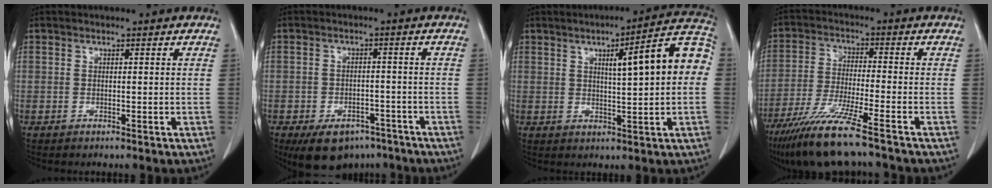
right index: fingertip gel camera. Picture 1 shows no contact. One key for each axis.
{"total": 9.5, "fx": -6.9, "fy": 5.3, "fz": 4.0, "tx": -0.058, "ty": 0.004, "tz": -0.099}
{"total": 11.9, "fx": 2.1, "fy": 1.4, "fz": 11.6, "tx": -0.155, "ty": 0.030, "tz": 0.025}
{"total": 12.0, "fx": -9.1, "fy": -0.2, "fz": 7.8, "tx": -0.149, "ty": -0.038, "tz": -0.161}